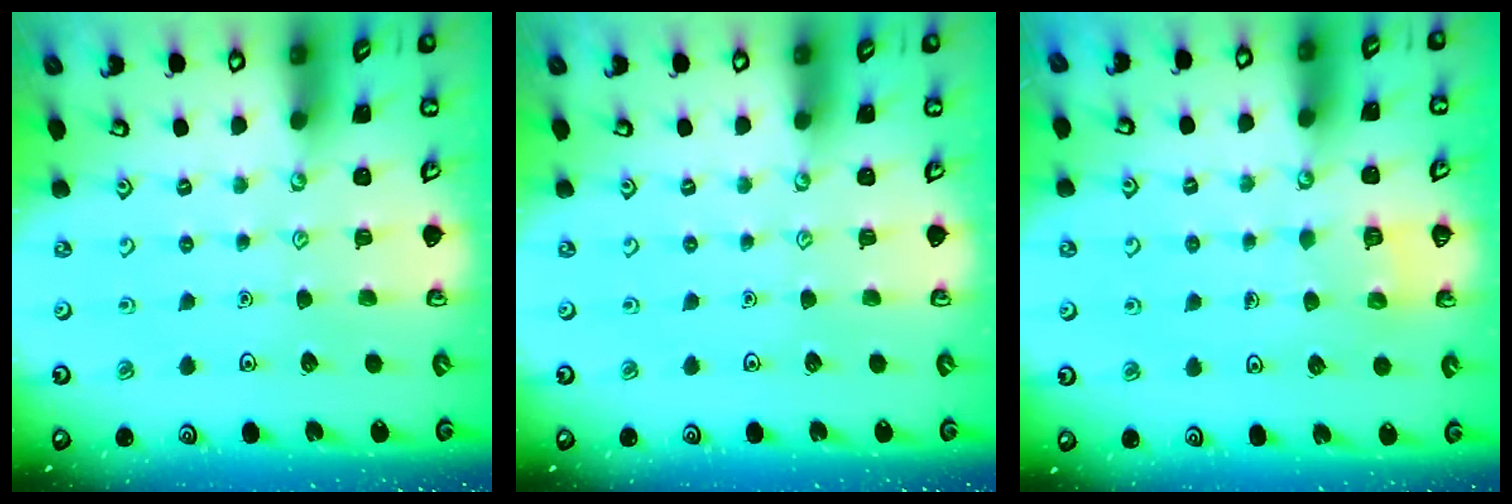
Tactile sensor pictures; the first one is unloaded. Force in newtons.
{"total": 0.0}
{"total": 2.6, "press": 2.6, "slide": 0.1}